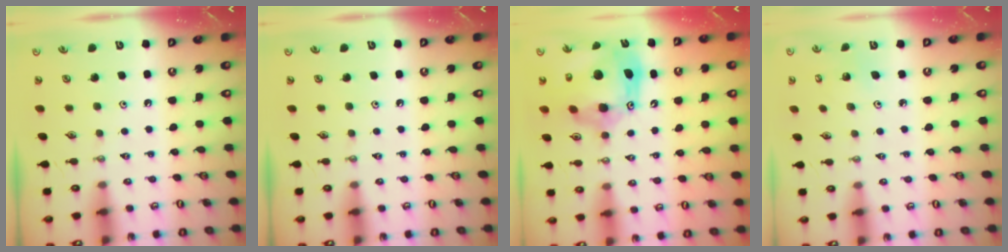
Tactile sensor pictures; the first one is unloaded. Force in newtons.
{"total": 0.0}
{"total": 18.2, "press": 18.1, "slide": 1.6}
{"total": 1.7, "press": 1.7, "slide": 0.1}